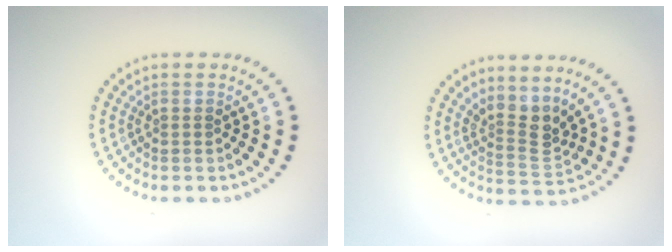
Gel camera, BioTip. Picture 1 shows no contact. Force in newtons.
{"total": 3.0, "press": 2.2, "slide": 2.1}